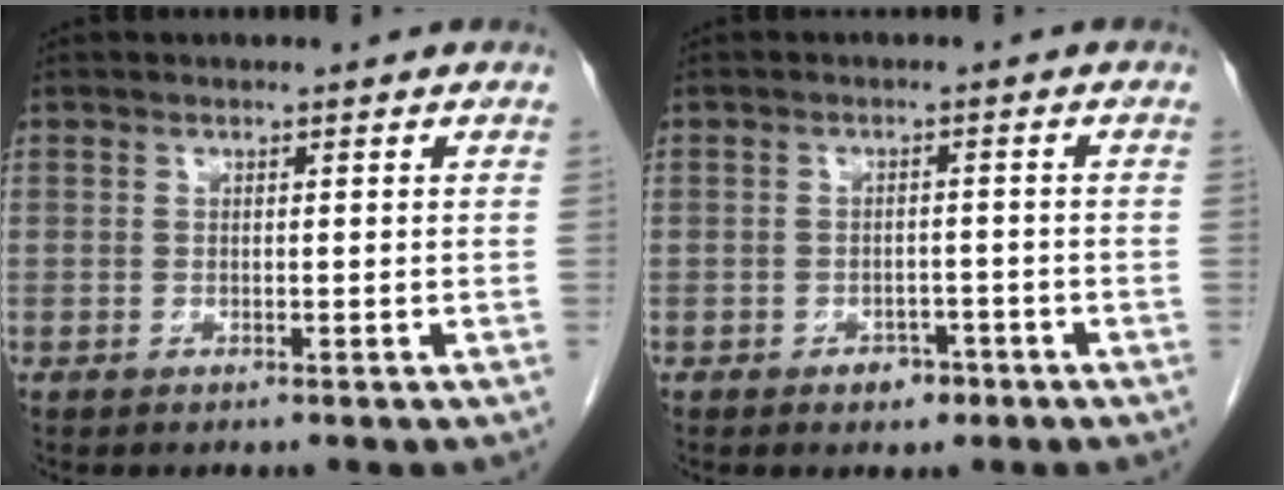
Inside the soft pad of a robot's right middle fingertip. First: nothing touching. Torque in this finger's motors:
{"motor_torque": [0.26, -0.09, 0.06, -0.01]}